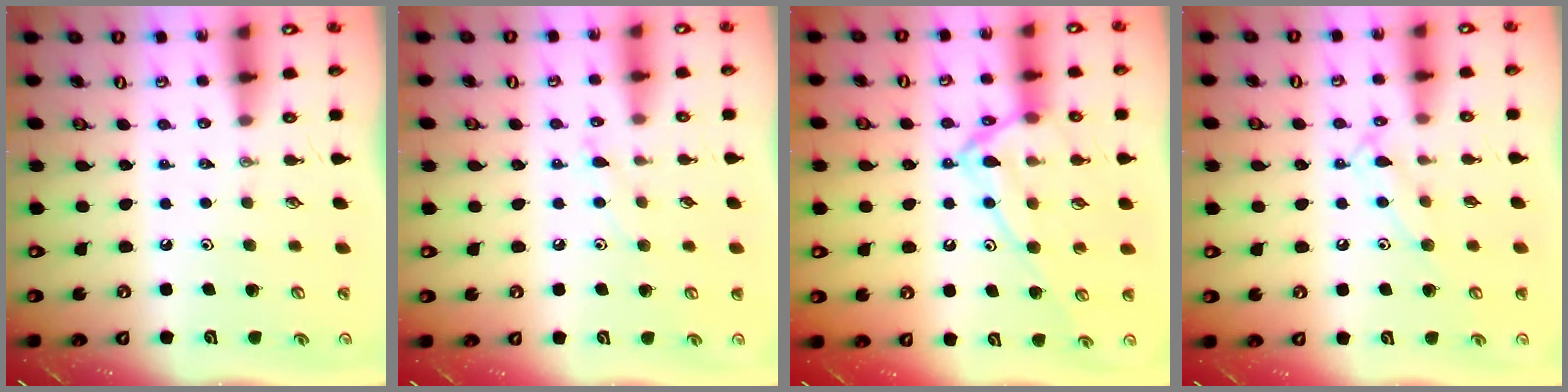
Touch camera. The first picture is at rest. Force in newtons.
{"total": 6.3, "press": 6.3, "slide": 0.6}
{"total": 15.6, "press": 15.5, "slide": 1.4}
{"total": 9.8, "press": 9.8, "slide": 0.6}